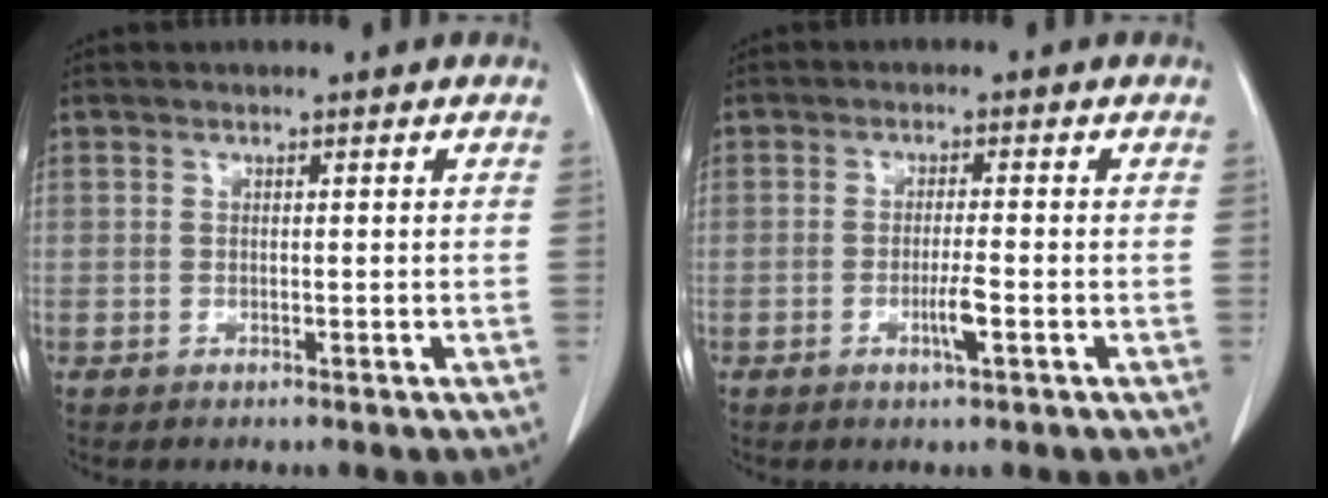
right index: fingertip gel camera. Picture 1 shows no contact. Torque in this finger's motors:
{"motor_torque": [0.36, 0.02, 0.24, 0.05]}